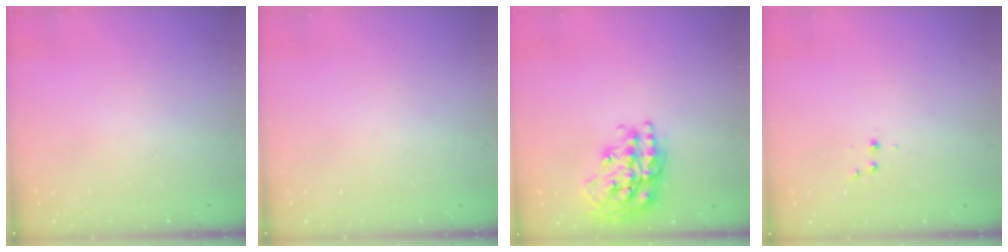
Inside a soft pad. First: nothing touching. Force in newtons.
{"total": 0.0}
{"total": 19.2, "press": 19.1, "slide": 1.6}
{"total": 2.9, "press": 2.7, "slide": 1.1}